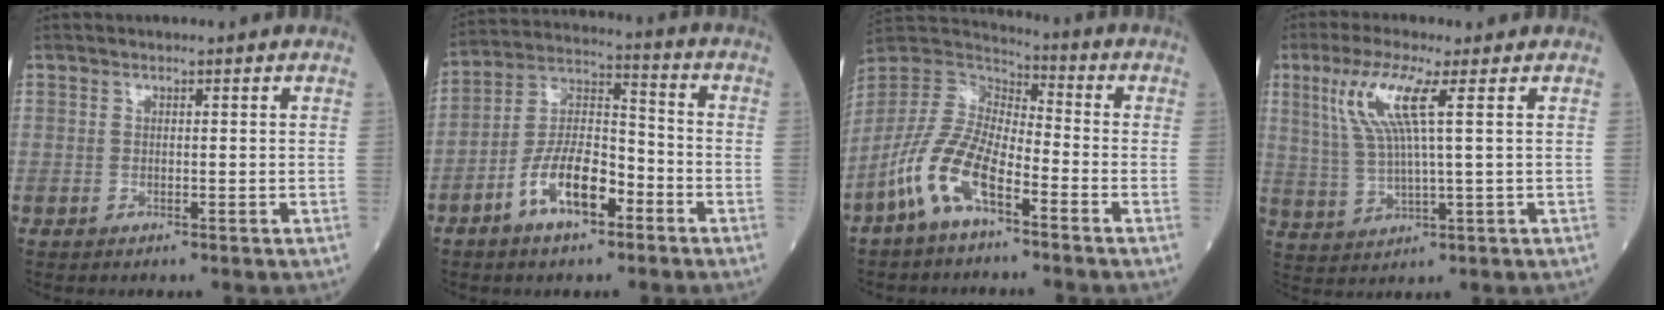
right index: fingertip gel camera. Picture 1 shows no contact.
{"total": 11.0, "force": [-5.5, 4.2, 8.5], "torque": [-0.173, 0.013, -0.102]}
{"total": 11.3, "force": [-6.2, 3.7, 8.7], "torque": [-0.199, 0.002, -0.126]}
{"total": 8.4, "force": [3.2, 0.2, 7.8], "torque": [-0.175, 0.008, 0.065]}